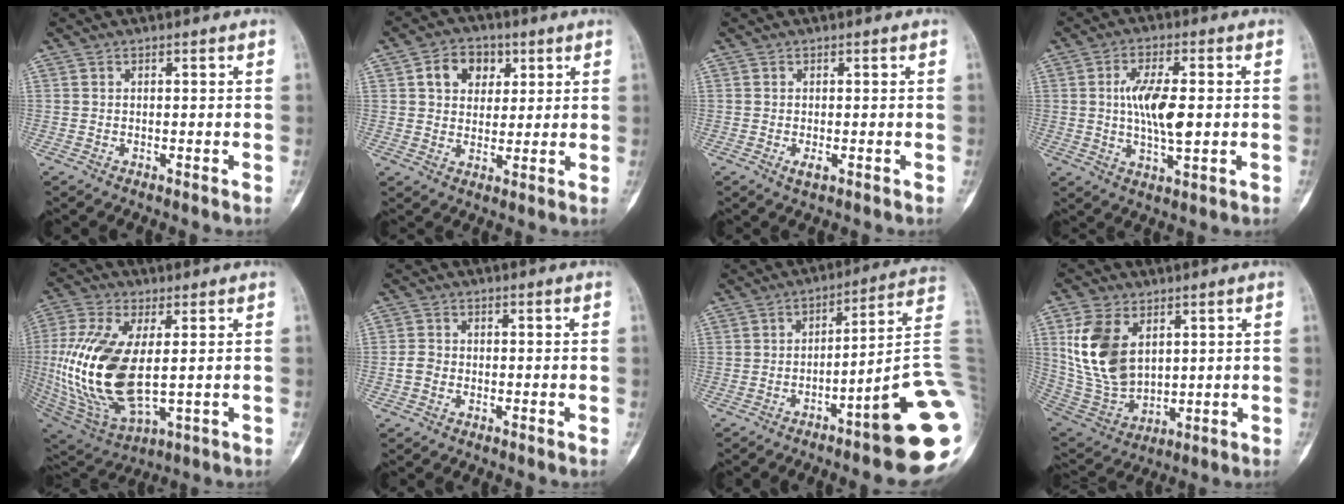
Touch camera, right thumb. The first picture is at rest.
{"total": 7.9, "force": [2.9, 6.1, 4.1], "torque": [-0.028, -0.004, 0.044]}
{"total": 1.5, "force": [-0.5, 0.6, 1.3], "torque": [-0.025, -0.004, -0.008]}
{"total": 9.7, "force": [0.4, 4.0, 8.9], "torque": [-0.162, -0.004, 0.008]}
{"total": 21.5, "force": [0.0, 9.8, 19.1], "torque": [-0.415, -0.014, 0.017]}
{"total": 2.3, "force": [-0.7, 1.8, 1.2], "torque": [-0.018, 0.008, -0.018]}
{"total": 17.1, "force": [-5.8, 1.4, 16.1], "torque": [-0.160, 0.044, -0.081]}
{"total": 14.6, "force": [4.2, 9.3, 10.5], "torque": [-0.193, -0.018, 0.099]}